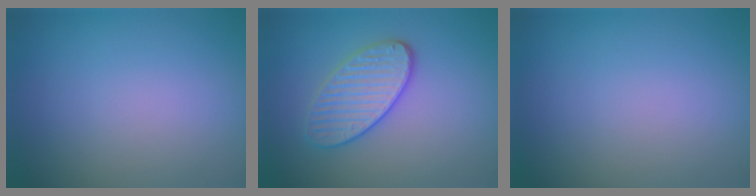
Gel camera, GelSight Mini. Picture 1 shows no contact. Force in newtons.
{"total": 3.4, "press": 3.2, "slide": 1.2}
{"total": 0.0}